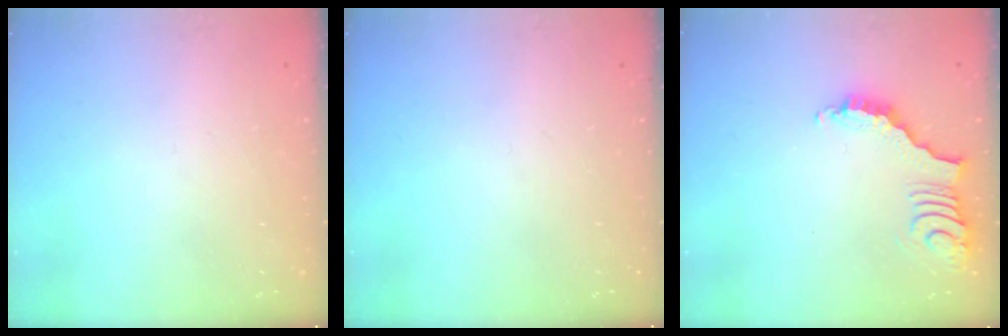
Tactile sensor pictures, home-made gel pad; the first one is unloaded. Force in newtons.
{"total": 0.0}
{"total": 4.0, "press": 3.9, "slide": 0.7}